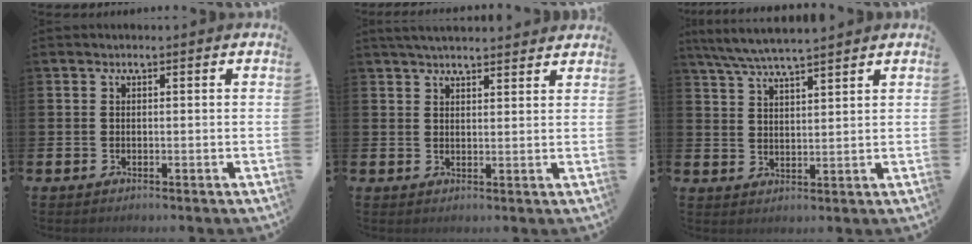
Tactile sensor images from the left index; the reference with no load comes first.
{"total": 3.3, "force": [3.2, 0.3, 0.7], "torque": [-0.017, -0.012, 0.059]}
{"total": 5.7, "force": [5.4, 0.2, 2.0], "torque": [-0.057, -0.021, 0.097]}